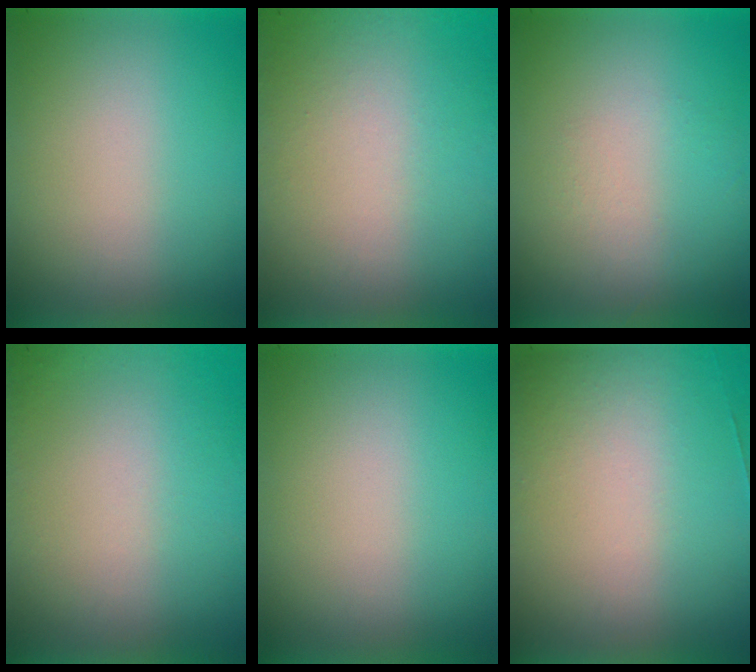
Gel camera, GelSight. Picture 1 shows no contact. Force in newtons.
{"total": 8.2}
{"total": 1.2}
{"total": 7.0}
{"total": 0.0}
{"total": 1.7}